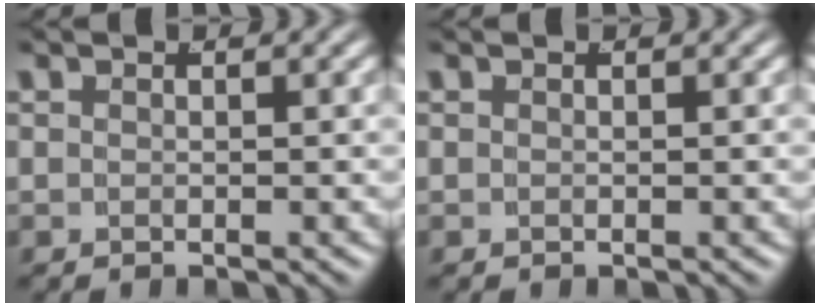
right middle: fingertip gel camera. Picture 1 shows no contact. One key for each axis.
{"total": 0.0}